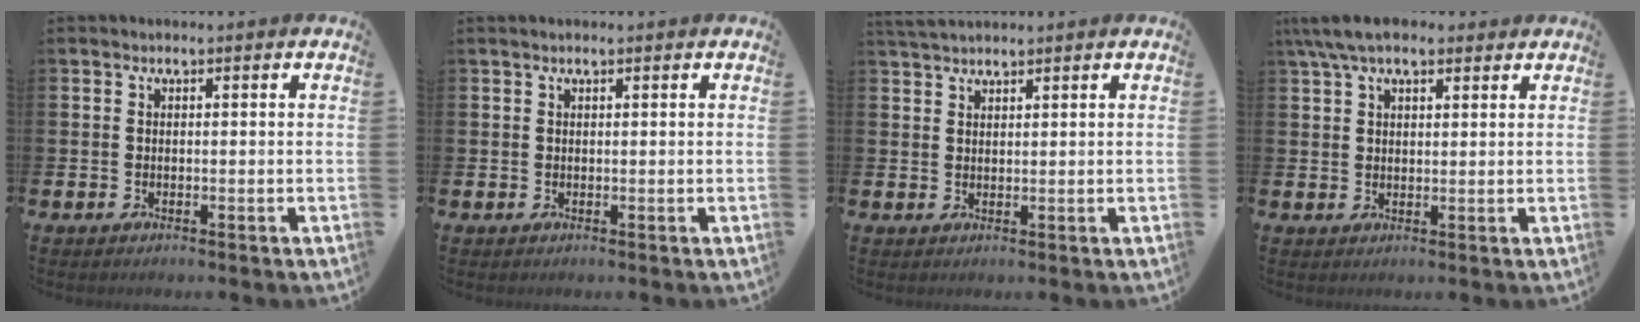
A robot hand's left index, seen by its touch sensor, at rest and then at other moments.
{"total": 0.7, "force": [0.5, 0.1, 0.4], "torque": [-0.008, 0.003, 0.009]}
{"total": 2.6, "force": [2.5, 0.5, 0.5], "torque": [-0.013, -0.004, 0.046]}
{"total": 5.8, "force": [4.6, 2.1, 2.9], "torque": [-0.068, -0.003, 0.086]}